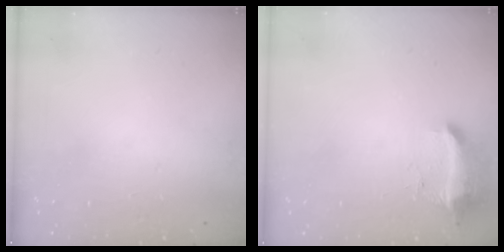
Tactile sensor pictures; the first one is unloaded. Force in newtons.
{"total": 9.1, "press": 9.1, "slide": 0.1}